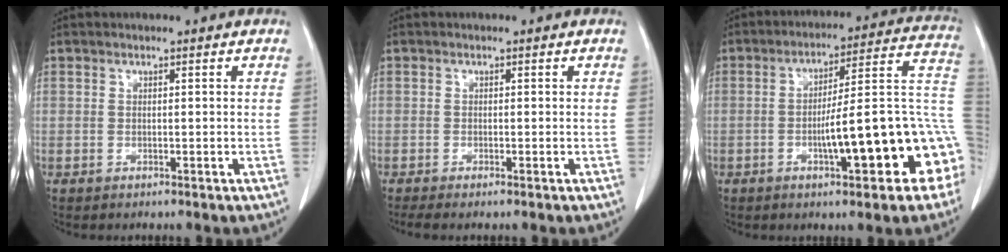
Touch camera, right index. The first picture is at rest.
{"total": 2.0, "force": [-1.6, 0.0, 1.2], "torque": [-0.019, -0.005, -0.025]}
{"total": 17.4, "force": [-5.1, 2.6, 16.5], "torque": [-0.151, 0.038, -0.063]}